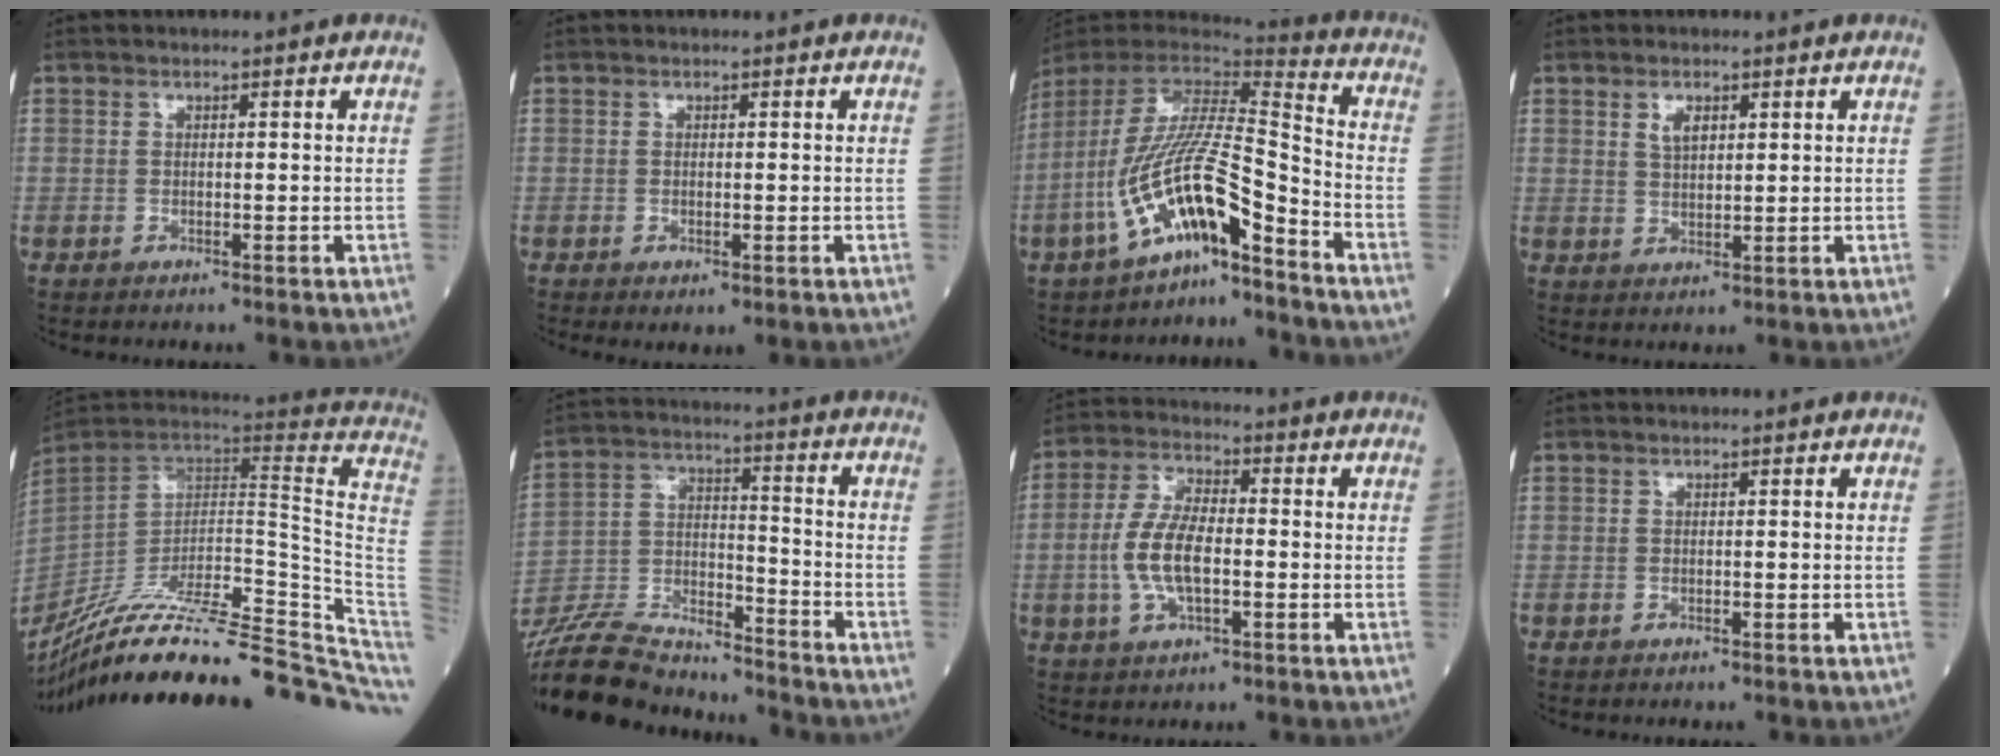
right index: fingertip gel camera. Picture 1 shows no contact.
{"total": 1.6, "force": [-0.4, 0.8, 1.3], "torque": [-0.024, -0.006, -0.001]}
{"total": 16.0, "force": [-8.3, 3.3, 13.3], "torque": [-0.263, 0.001, -0.149]}
{"total": 2.8, "force": [1.4, 1.3, 2.1], "torque": [-0.041, 0.001, 0.028]}
{"total": 37.1, "force": [-31.8, 3.5, 18.7], "torque": [-0.185, -0.039, -0.451]}
{"total": 17.0, "force": [-16.1, 3.5, 4.5], "torque": [-0.094, 0.018, -0.281]}
{"total": 9.2, "force": [-1.3, 3.7, 8.3], "torque": [-0.178, 0.007, -0.028]}
{"total": 0.0}